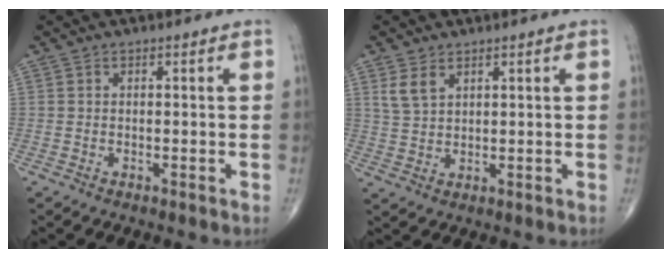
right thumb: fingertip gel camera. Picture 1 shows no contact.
{"total": 4.0, "force": [2.3, 2.4, 2.3], "torque": [-0.043, -0.007, 0.054]}